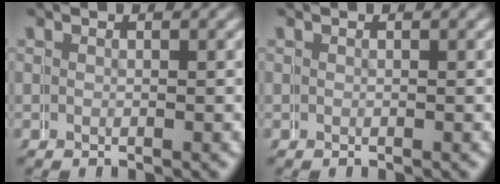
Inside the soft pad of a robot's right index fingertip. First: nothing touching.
{"total": 0.0}